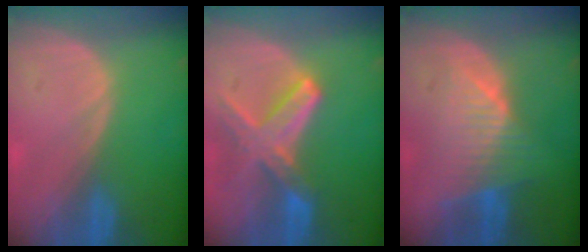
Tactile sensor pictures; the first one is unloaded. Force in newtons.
{"total": 8.2, "press": 7.2, "slide": 4.0}
{"total": 7.9, "press": 6.9, "slide": 3.9}